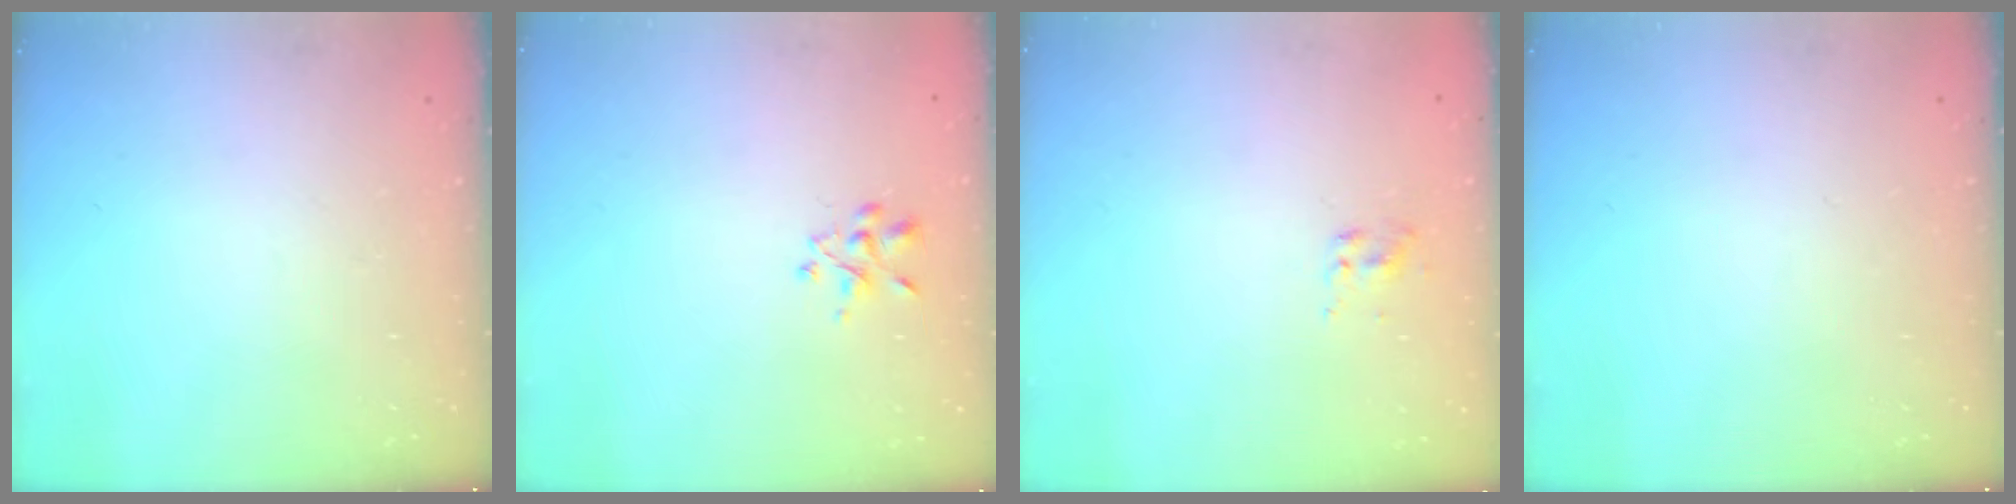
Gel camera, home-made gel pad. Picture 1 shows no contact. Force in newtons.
{"total": 2.4, "press": 2.2, "slide": 0.9}
{"total": 2.0, "press": 1.9, "slide": 0.8}
{"total": 0.0}